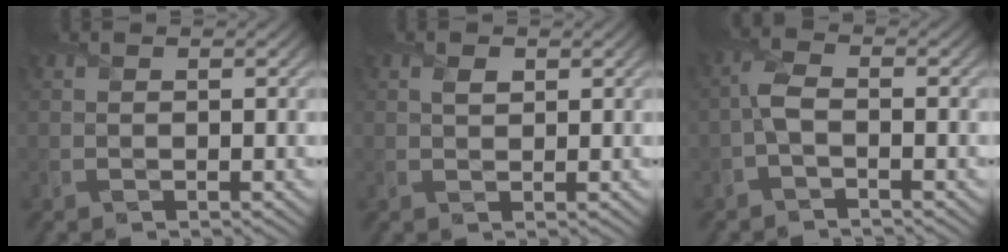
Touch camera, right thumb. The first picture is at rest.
{"total": 1.2, "force": [0.5, 0.8, 0.8], "torque": [-0.014, -0.002, 0.011]}
{"total": 2.8, "force": [-1.0, 1.1, 2.4], "torque": [-0.055, 0.005, -0.029]}